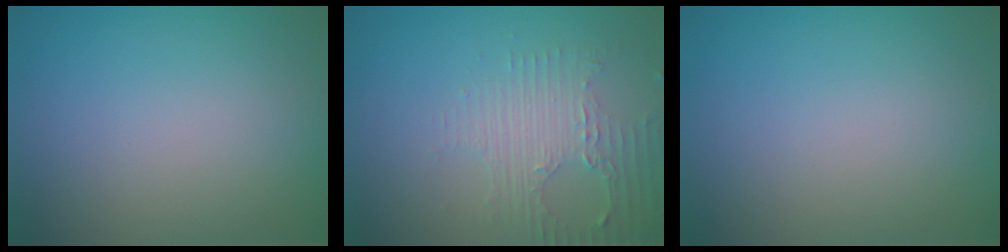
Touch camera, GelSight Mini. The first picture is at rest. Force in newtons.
{"total": 3.8, "press": 2.7, "slide": 2.7}
{"total": 0.0}